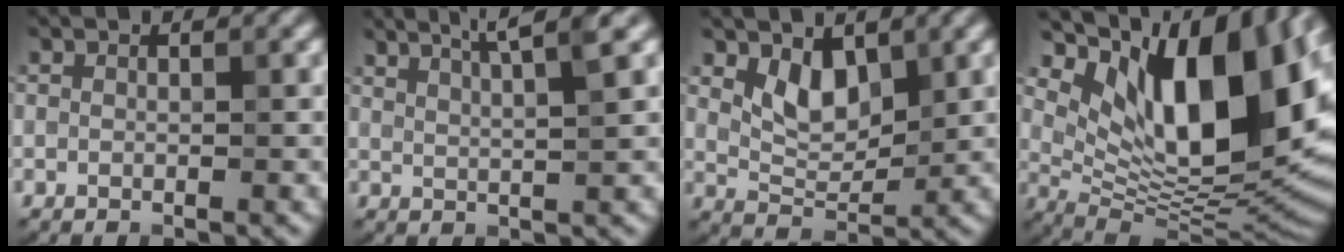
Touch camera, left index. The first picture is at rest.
{"total": 5.9, "force": [4.1, 1.3, 4.0], "torque": [-0.044, 0.027, 0.038]}
{"total": 3.5, "force": [1.7, 2.0, 2.3], "torque": [-0.042, -0.010, 0.033]}
{"total": 15.6, "force": [5.7, 7.3, 12.6], "torque": [-0.167, -0.005, 0.104]}